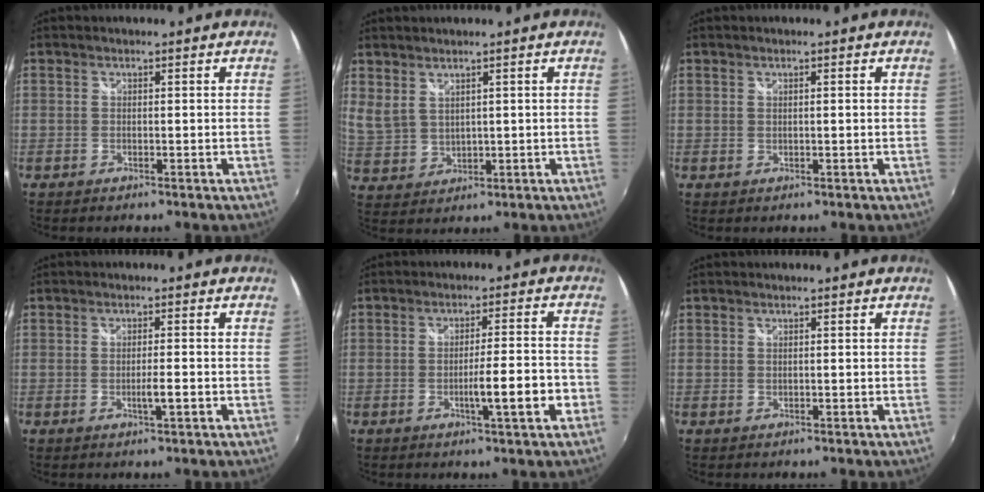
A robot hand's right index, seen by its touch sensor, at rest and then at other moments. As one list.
[{"total": 4.3, "force": [3.1, 2.1, 2.1], "torque": [-0.044, -0.002, 0.072]}, {"total": 0.8, "force": [0.4, -0.1, 0.8], "torque": [-0.013, 0.002, 0.005]}, {"total": 2.7, "force": [-0.9, 0.0, 2.5], "torque": [-0.043, -0.005, -0.014]}, {"total": 7.4, "force": [-2.7, 0.2, 6.9], "torque": [-0.111, -0.009, -0.036]}, {"total": 0.0}]